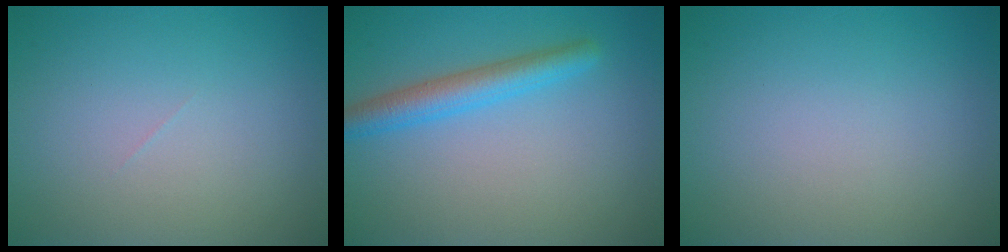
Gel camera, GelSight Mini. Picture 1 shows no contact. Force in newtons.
{"total": 3.3, "press": 3.3, "slide": 0.1}
{"total": 0.0}